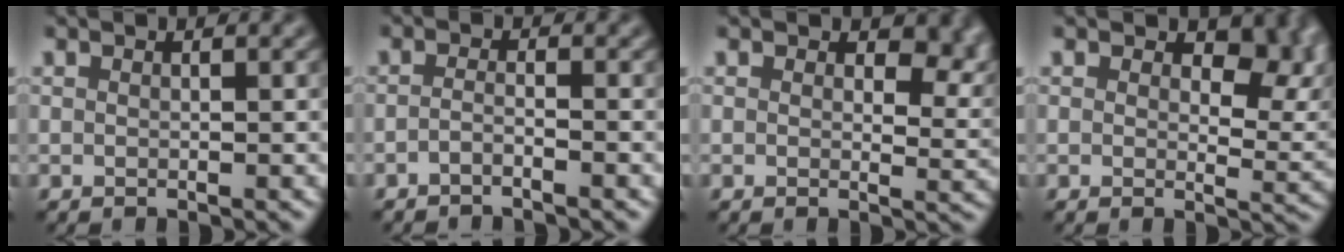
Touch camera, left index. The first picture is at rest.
{"total": 1.4, "force": [-1.3, 0.0, 0.4], "torque": [-0.011, -0.001, -0.025]}
{"total": 4.8, "force": [2.2, 2.7, 3.4], "torque": [-0.042, -0.007, 0.028]}
{"total": 6.2, "force": [2.3, 3.5, 4.6], "torque": [-0.061, -0.007, 0.035]}